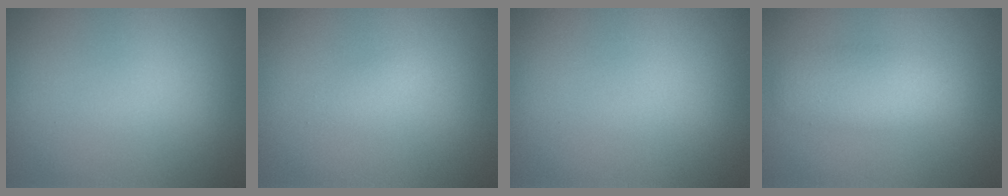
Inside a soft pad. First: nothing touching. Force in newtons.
{"total": 0.5, "press": 0.5, "slide": 0.0}
{"total": 0.0}
{"total": 2.8, "press": 2.8, "slide": 0.1}